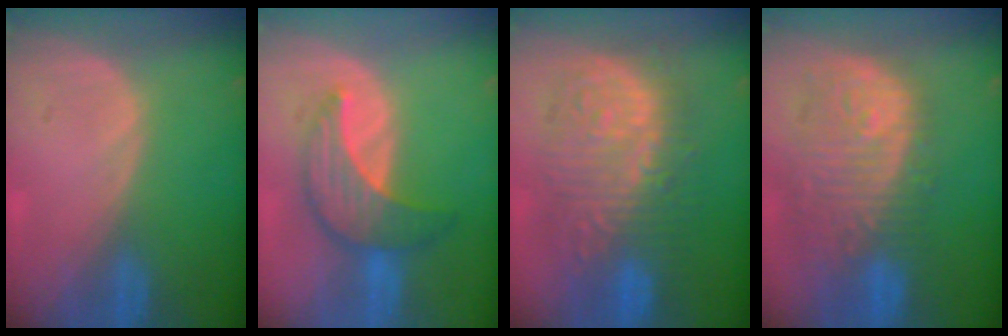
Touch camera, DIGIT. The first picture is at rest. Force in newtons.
{"total": 7.1, "press": 7.1, "slide": 0.1}
{"total": 12.7, "press": 12.7, "slide": 1.3}
{"total": 12.1, "press": 10.8, "slide": 5.5}